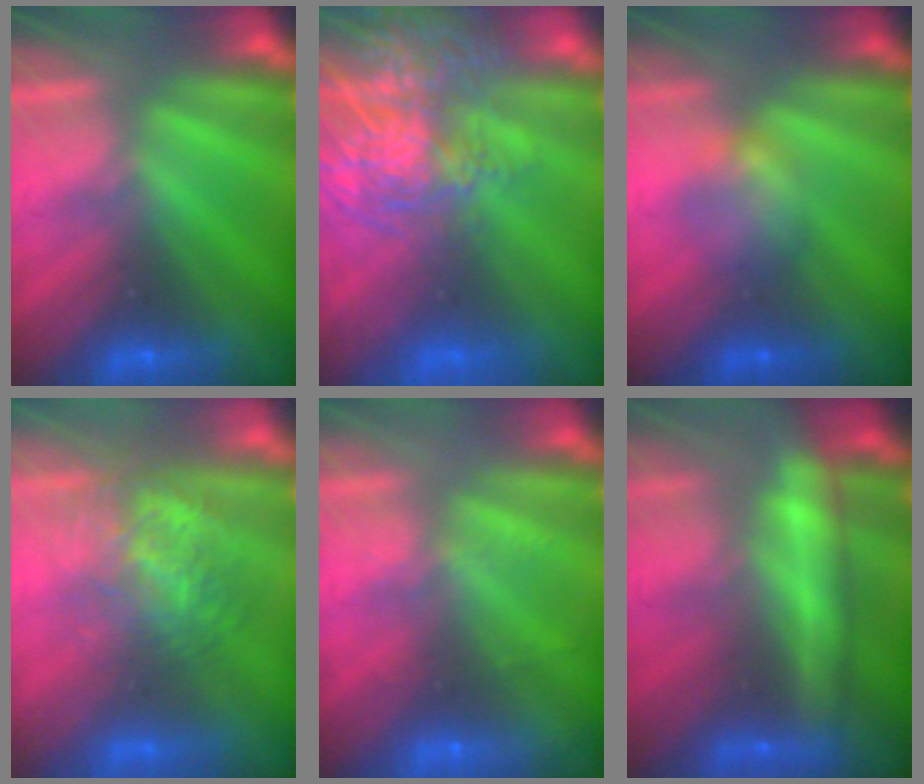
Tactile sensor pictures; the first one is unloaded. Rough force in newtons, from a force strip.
{"total": 9.8}
{"total": 2.3}
{"total": 3.7}
{"total": 2.0}
{"total": 6.8}